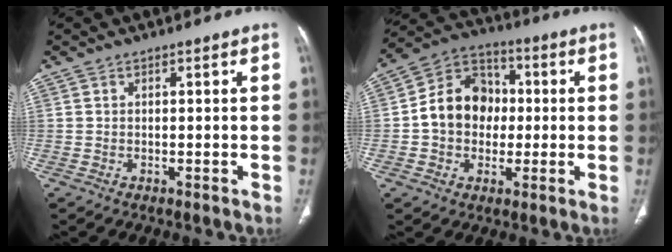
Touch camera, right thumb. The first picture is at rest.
{"total": 12.9, "force": [-0.2, 10.5, 7.4], "torque": [-0.090, 0.031, -0.011]}